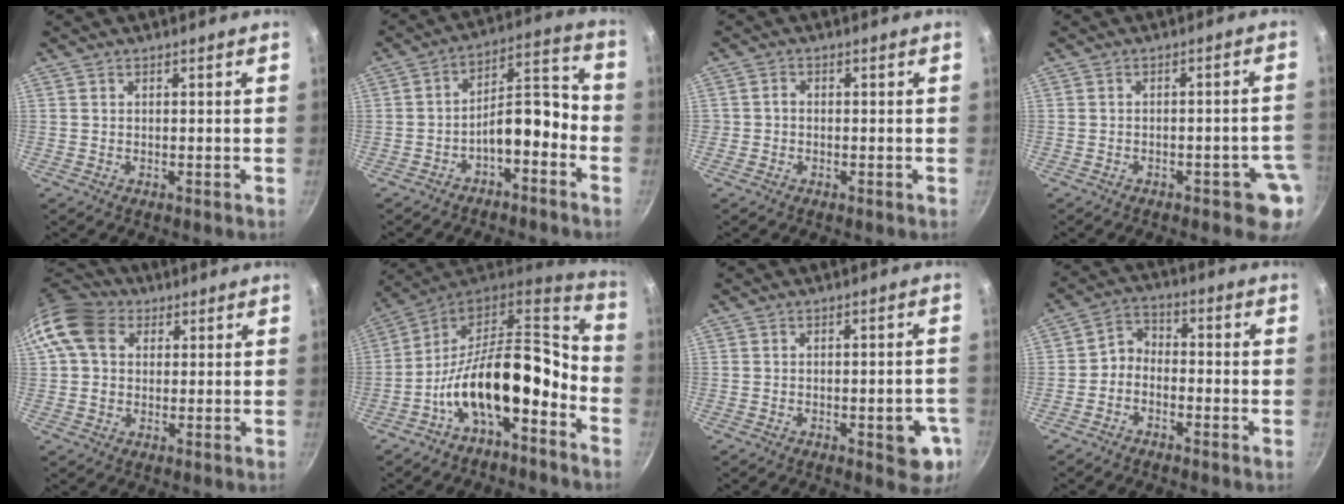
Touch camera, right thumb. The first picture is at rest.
{"total": 9.7, "force": [-4.5, 4.4, 7.4], "torque": [-0.096, 0.075, -0.069]}
{"total": 1.2, "force": [-0.5, 1.0, 0.4], "torque": [-0.004, 0.006, -0.010]}
{"total": 5.0, "force": [-2.2, 2.2, 3.9], "torque": [-0.021, 0.028, -0.022]}
{"total": 10.5, "force": [3.1, 8.1, 5.9], "torque": [-0.090, 0.010, 0.040]}
{"total": 17.1, "force": [-7.4, 7.7, 13.3], "torque": [-0.193, 0.076, -0.137]}
{"total": 7.2, "force": [-2.3, 3.0, 6.1], "torque": [-0.052, 0.007, -0.026]}
{"total": 4.4, "force": [-2.3, 3.1, 2.1], "torque": [-0.029, 0.042, -0.052]}